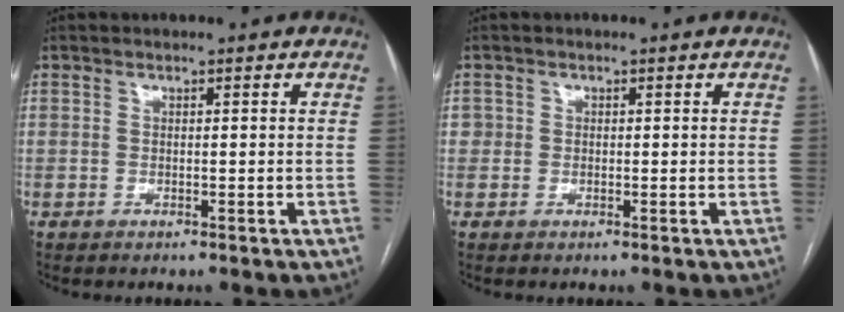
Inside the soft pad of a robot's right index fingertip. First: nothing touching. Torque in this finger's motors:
{"motor_torque": [0.19, 0.14, 0.10, 0.03]}